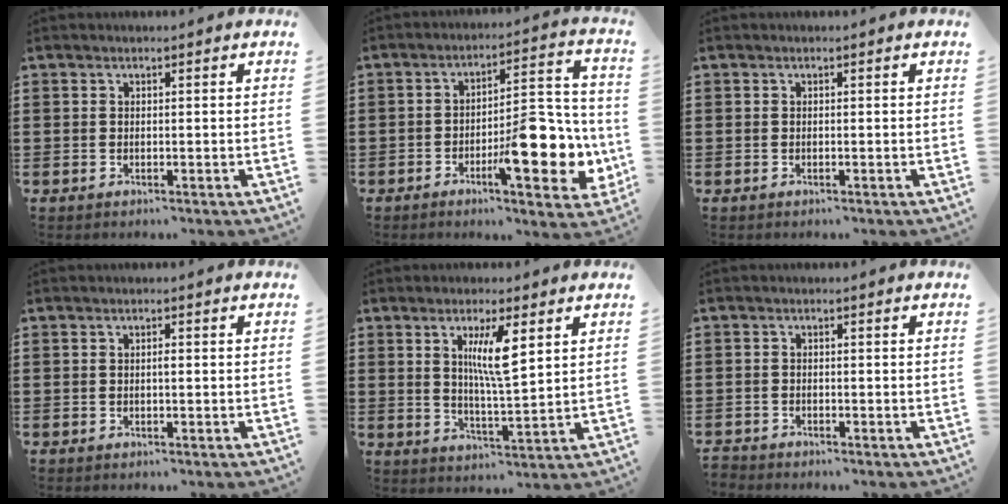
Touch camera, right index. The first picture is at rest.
{"total": 12.8, "force": [-4.4, 4.4, 11.2], "torque": [-0.151, 0.002, -0.074]}
{"total": 0.0}
{"total": 0.6, "force": [-0.1, 0.1, 0.6], "torque": [-0.012, -0.004, -0.001]}
{"total": 6.9, "force": [2.5, 1.2, 6.3], "torque": [-0.120, -0.001, 0.039]}
{"total": 1.5, "force": [-1.5, 0.2, -0.2], "torque": [-0.002, 0.003, -0.034]}